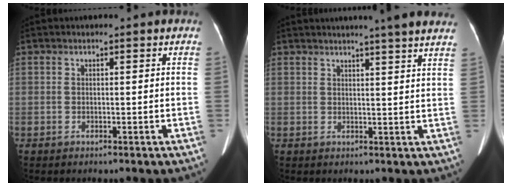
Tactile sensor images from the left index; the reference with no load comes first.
{"total": 10.1, "force": [8.8, -0.9, 4.9], "torque": [-0.065, 0.001, 0.086]}